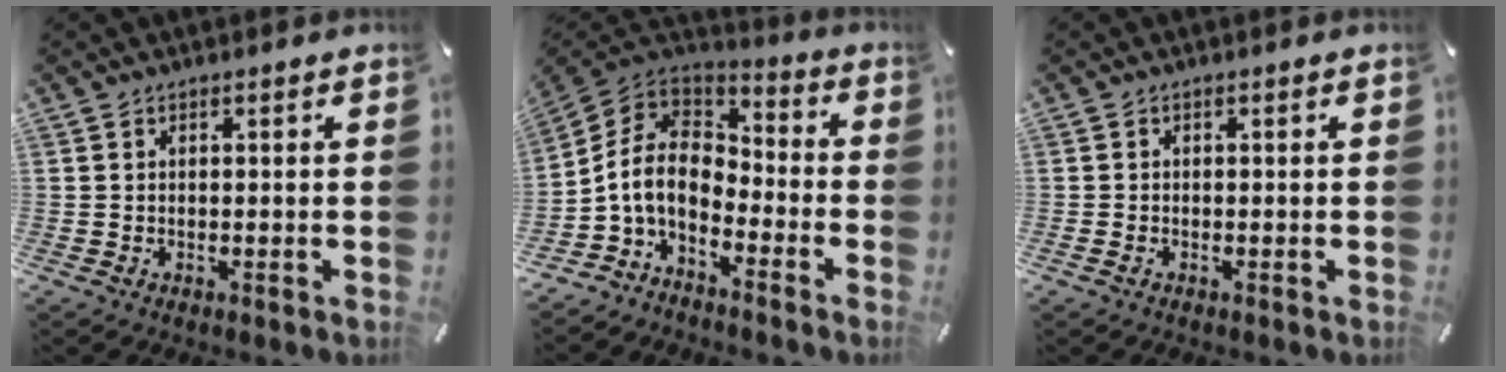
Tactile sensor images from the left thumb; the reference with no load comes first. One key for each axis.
{"total": 9.4, "fx": -4.9, "fy": 6.2, "fz": 5.1, "tx": -0.126, "ty": 0.015, "tz": -0.098}
{"total": 0.6, "fx": -0.4, "fy": 0.3, "fz": 0.3, "tx": -0.005, "ty": 0.000, "tz": -0.008}